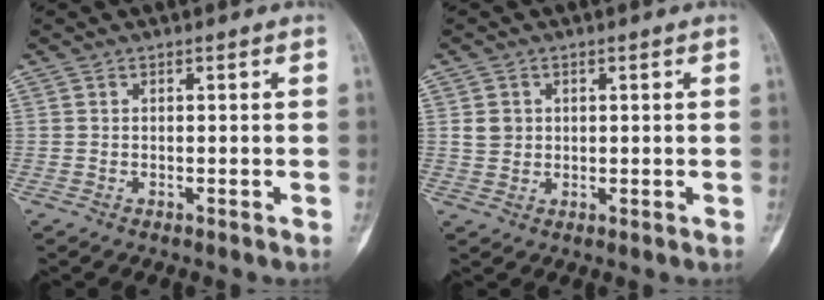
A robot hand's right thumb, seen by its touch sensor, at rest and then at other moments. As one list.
[{"total": 2.8, "force": [0.5, 2.5, 1.1], "torque": [-0.008, 0.002, 0.012]}]